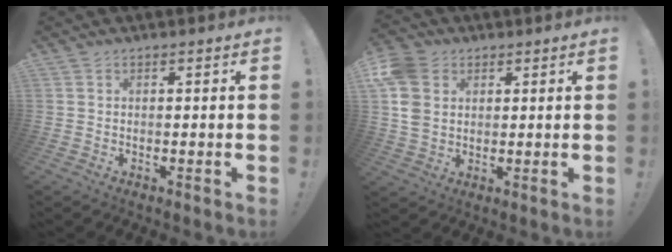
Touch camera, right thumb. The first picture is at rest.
{"total": 10.4, "force": [2.7, 8.3, 5.7], "torque": [-0.125, -0.005, 0.055]}